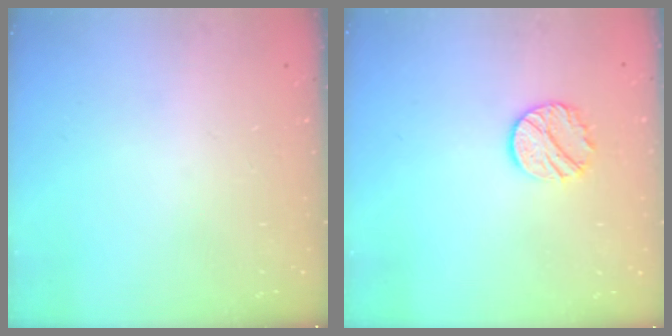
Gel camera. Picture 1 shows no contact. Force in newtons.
{"total": 9.2, "press": 9.2, "slide": 0.3}